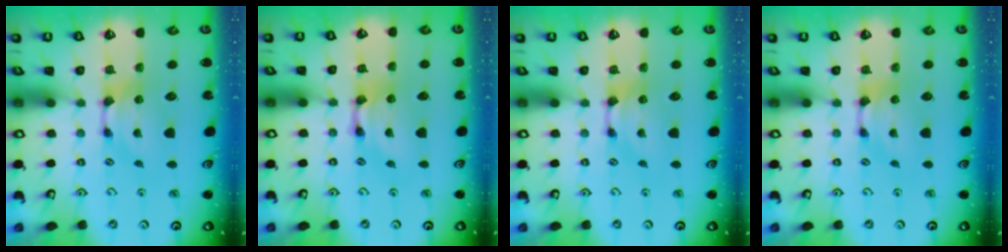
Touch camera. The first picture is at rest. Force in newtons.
{"total": 2.5, "press": 2.5, "slide": 0.1}
{"total": 0.0}
{"total": 0.0}